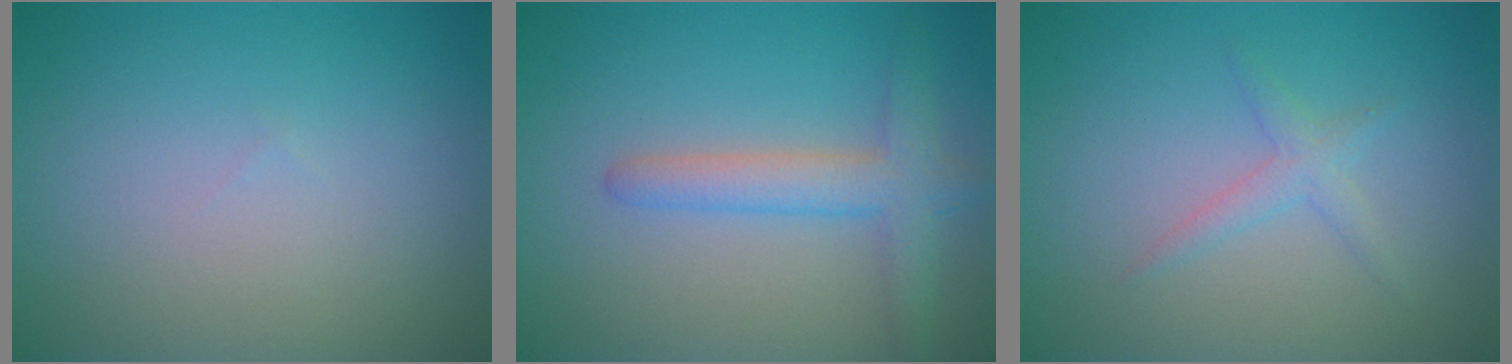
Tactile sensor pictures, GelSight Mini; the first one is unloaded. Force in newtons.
{"total": 3.4, "press": 3.4, "slide": 0.2}
{"total": 1.4, "press": 1.4, "slide": 0.1}